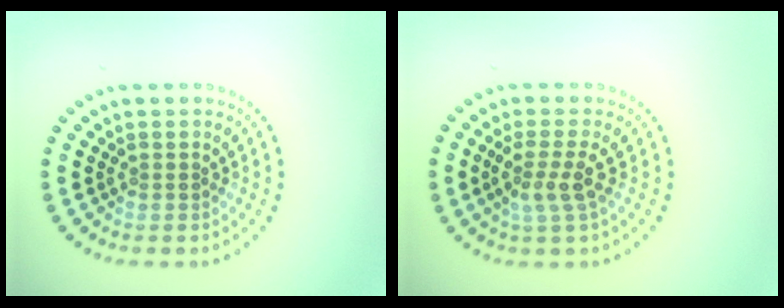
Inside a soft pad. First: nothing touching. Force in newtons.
{"total": 2.6, "press": 2.0, "slide": 1.7}